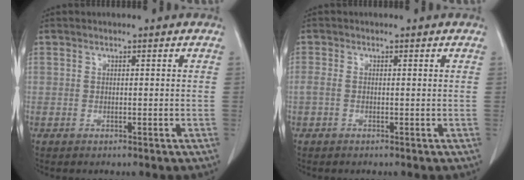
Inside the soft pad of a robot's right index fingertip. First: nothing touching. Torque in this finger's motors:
{"motor_torque": [0.13, 0.04, 0.08, 0.03]}